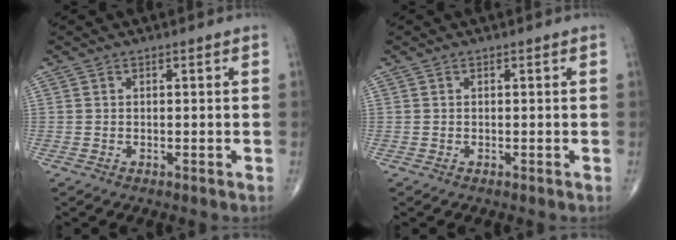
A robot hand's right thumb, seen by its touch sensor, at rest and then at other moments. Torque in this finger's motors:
{"motor_torque": [-0.02, -0.01, 0.00, 0.00, 0.00]}